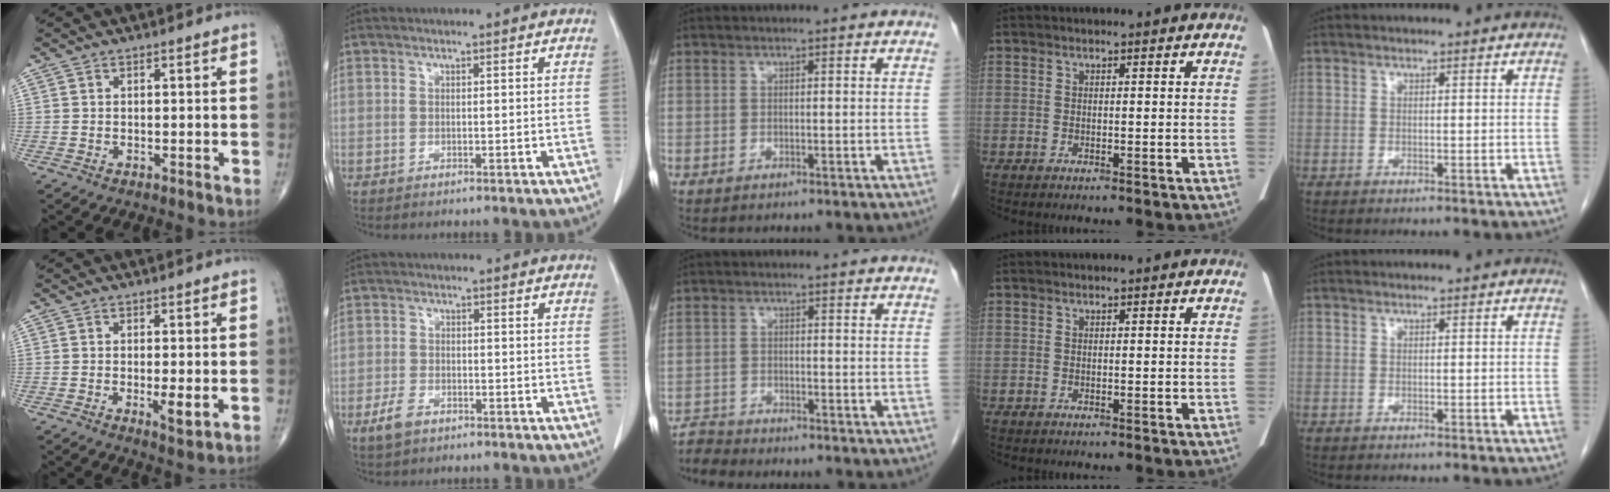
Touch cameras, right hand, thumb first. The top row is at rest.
{"thumb": {"total": 3.5, "force": [-0.6, 0.9, 3.3], "torque": [-0.053, -0.010, -0.010]}, "index": {"total": 3.4, "force": [-2.0, 1.9, 1.9], "torque": [-0.045, 0.000, -0.031]}, "middle": {"total": 2.4, "force": [-2.3, -0.2, -0.6], "torque": [0.017, -0.014, -0.043]}}